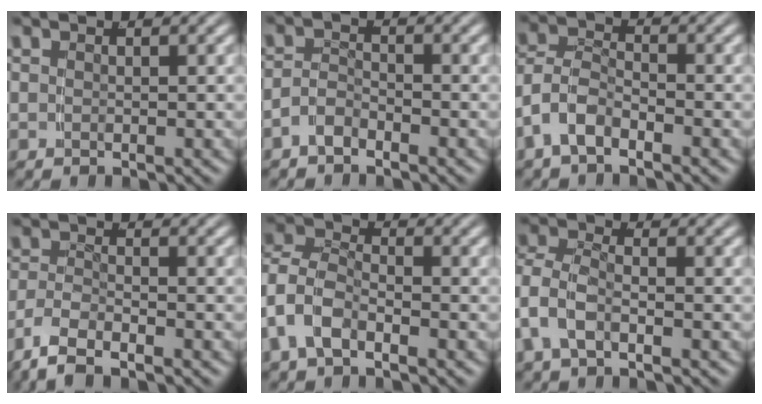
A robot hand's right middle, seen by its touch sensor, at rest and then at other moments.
{"total": 2.5, "force": [-2.0, 1.2, 0.8], "torque": [-0.015, -0.008, -0.036]}
{"total": 5.9, "force": [-2.4, 4.8, 2.5], "torque": [-0.075, -0.022, -0.043]}
{"total": 4.0, "force": [-2.6, 2.0, 2.2], "torque": [-0.061, -0.014, -0.040]}
{"total": 7.1, "force": [-1.6, 6.2, 3.2], "torque": [-0.099, -0.022, -0.033]}
{"total": 4.6, "force": [-0.5, 3.7, 2.7], "torque": [-0.078, -0.014, -0.010]}